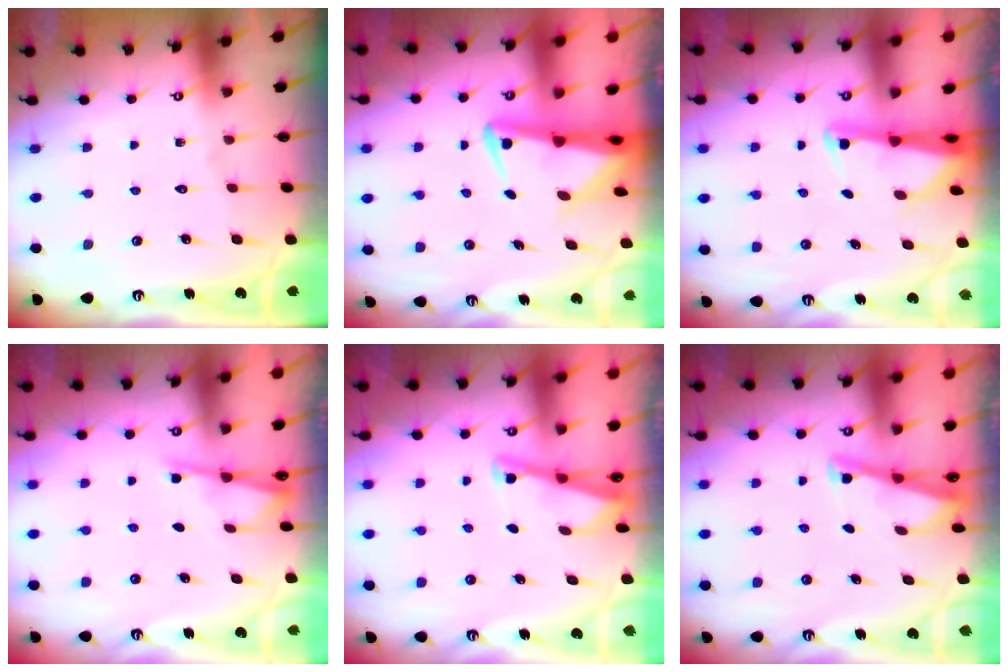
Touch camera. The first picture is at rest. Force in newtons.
{"total": 4.1, "press": 4.0, "slide": 1.0}
{"total": 2.6, "press": 2.5, "slide": 0.5}
{"total": 2.5, "press": 2.4, "slide": 0.4}
{"total": 2.8, "press": 2.7, "slide": 0.3}
{"total": 2.7, "press": 2.7, "slide": 0.3}